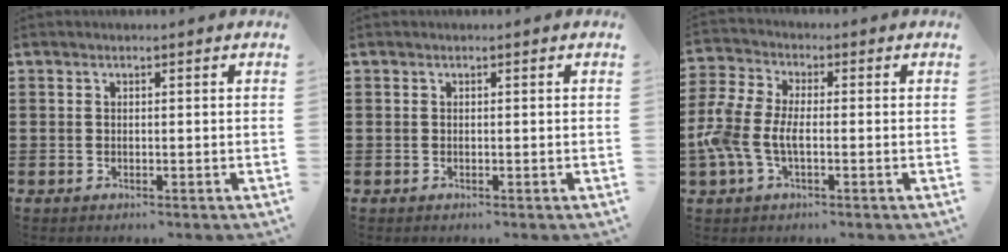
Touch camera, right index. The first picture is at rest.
{"total": 0.0}
{"total": 6.3, "force": [-1.9, 3.3, 5.0], "torque": [-0.141, -0.008, -0.048]}